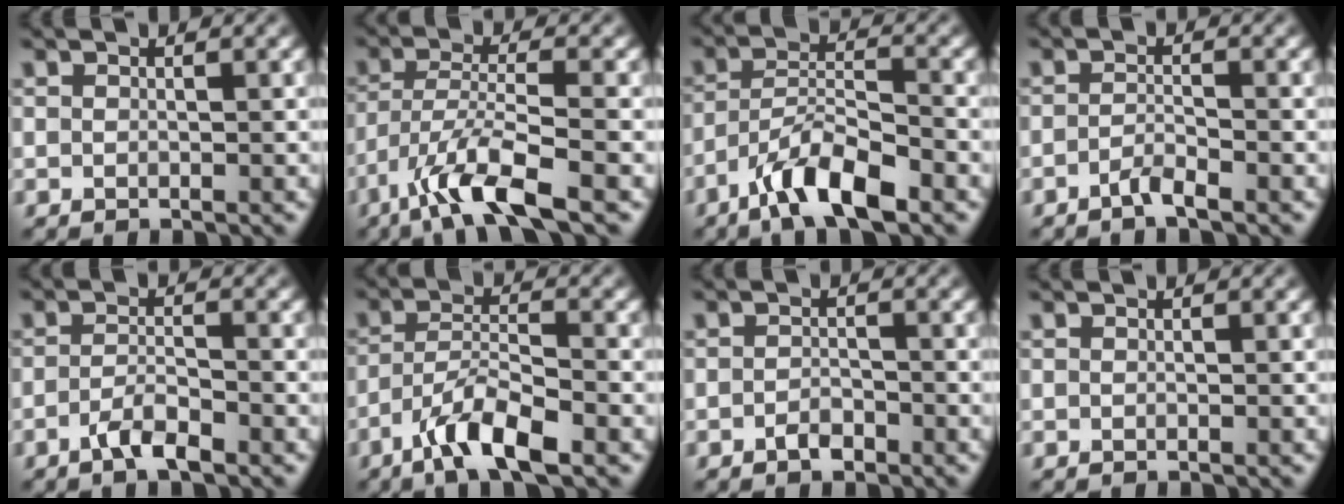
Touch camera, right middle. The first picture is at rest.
{"total": 6.7, "force": [-4.3, 1.3, 4.9], "torque": [-0.090, -0.001, -0.086]}
{"total": 6.3, "force": [-4.3, 1.6, 4.3], "torque": [-0.074, 0.006, -0.082]}
{"total": 1.6, "force": [-1.1, 0.2, 1.1], "torque": [-0.022, 0.003, -0.027]}
{"total": 2.6, "force": [-1.7, 0.7, 1.9], "torque": [-0.037, 0.004, -0.036]}
{"total": 5.7, "force": [-3.7, 1.4, 4.1], "torque": [-0.077, 0.001, -0.073]}
{"total": 1.5, "force": [-1.0, 0.8, 0.8], "torque": [-0.013, 0.003, -0.020]}
{"total": 0.0}